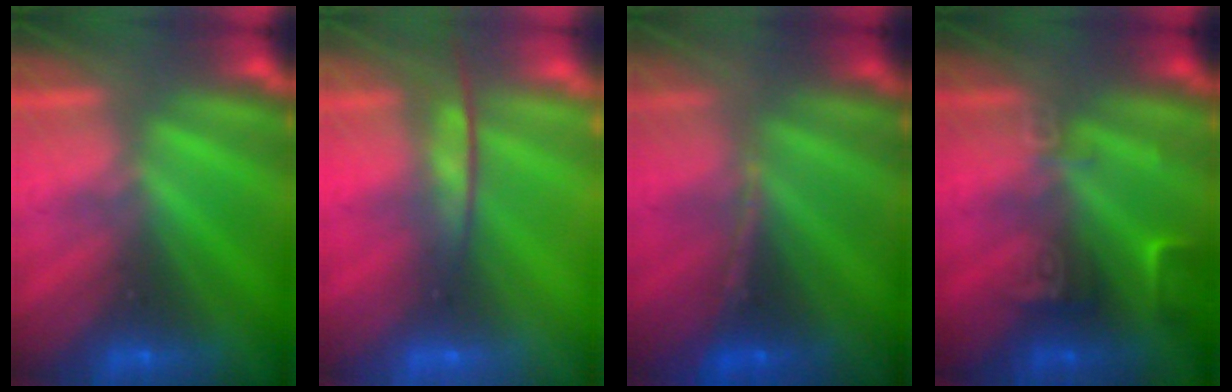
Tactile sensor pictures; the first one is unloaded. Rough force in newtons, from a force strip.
{"total": 7.7}
{"total": 1.2}
{"total": 2.6}